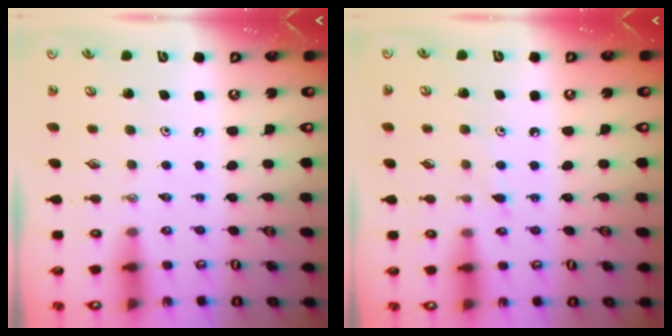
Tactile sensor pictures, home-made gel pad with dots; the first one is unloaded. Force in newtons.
{"total": 6.7, "press": 6.6, "slide": 0.7}